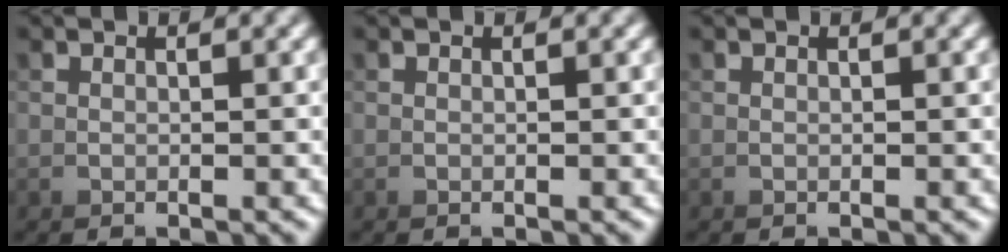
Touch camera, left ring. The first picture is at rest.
{"total": 0.0}
{"total": 0.0}